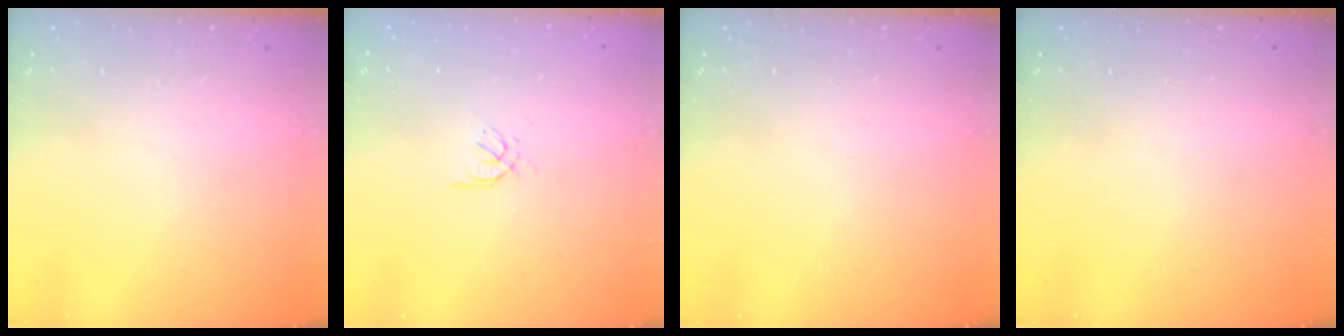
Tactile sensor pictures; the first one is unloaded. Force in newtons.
{"total": 2.0, "press": 1.9, "slide": 0.6}
{"total": 0.0}
{"total": 0.0}